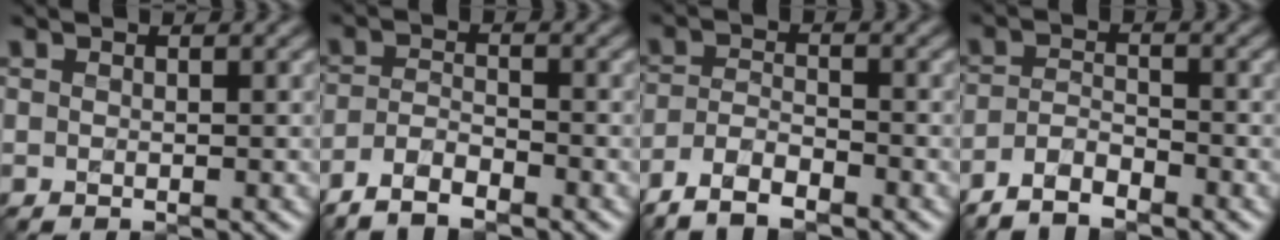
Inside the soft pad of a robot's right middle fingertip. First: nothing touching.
{"total": 3.8, "force": [-3.1, 1.1, 2.0], "torque": [-0.041, -0.003, -0.067]}
{"total": 4.6, "force": [-3.6, 1.5, 2.4], "torque": [-0.046, -0.004, -0.076]}
{"total": 3.4, "force": [-2.9, 0.9, 1.6], "torque": [-0.035, -0.002, -0.064]}